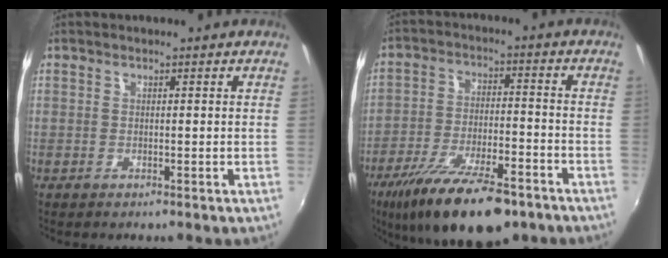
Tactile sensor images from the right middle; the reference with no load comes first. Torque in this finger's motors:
{"motor_torque": [1.18, -0.95, 0.33, 0.15]}